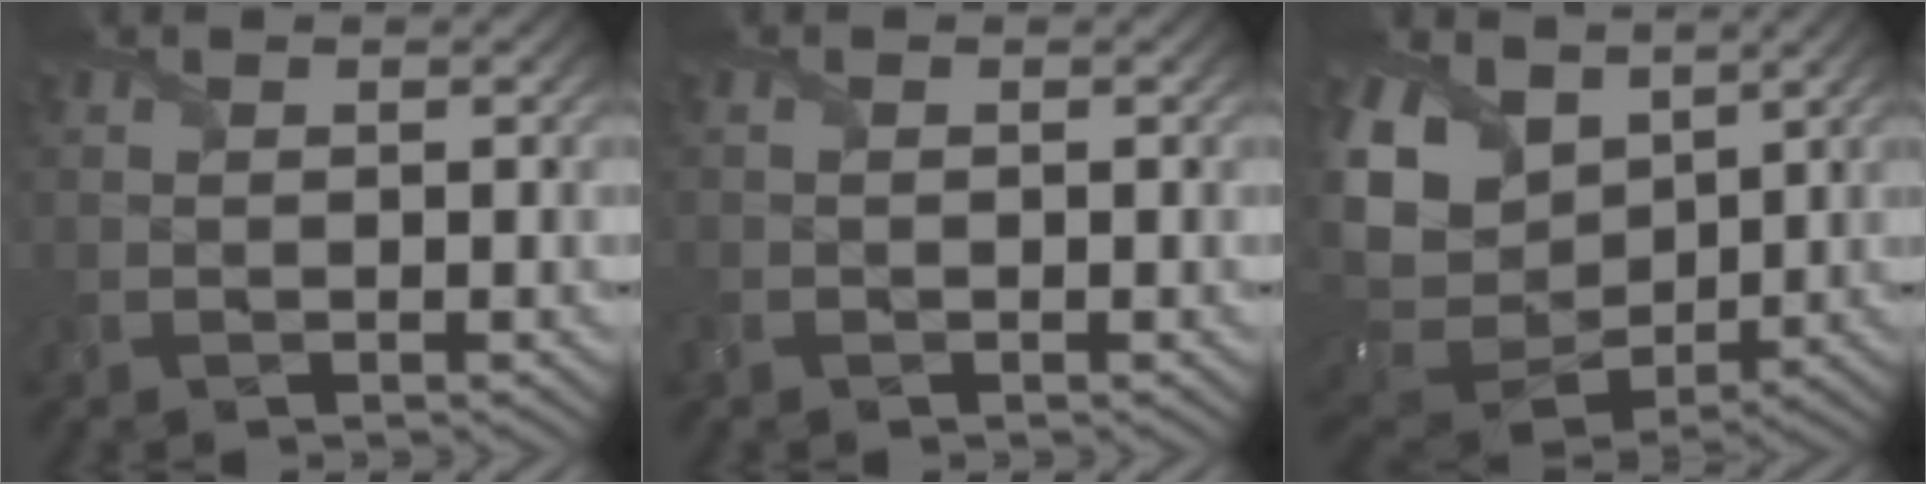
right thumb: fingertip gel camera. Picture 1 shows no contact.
{"total": 1.2, "force": [-0.4, 0.9, 0.7], "torque": [-0.022, -0.002, -0.009]}
{"total": 14.6, "force": [5.3, 10.6, 8.5], "torque": [-0.249, 0.013, 0.106]}